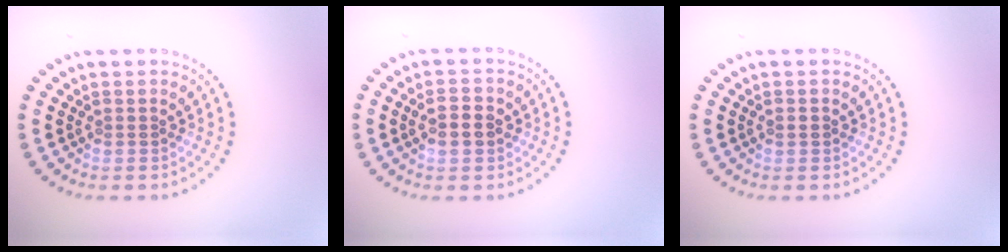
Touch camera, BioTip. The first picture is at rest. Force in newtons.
{"total": 2.7, "press": 2.7, "slide": 0.1}
{"total": 0.9, "press": 0.9, "slide": 0.1}